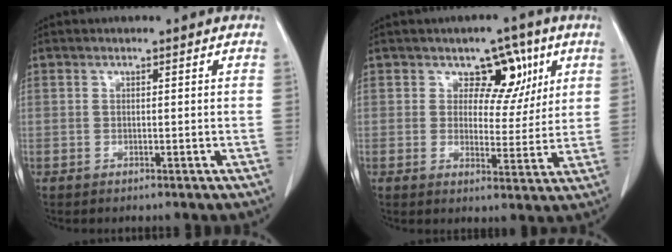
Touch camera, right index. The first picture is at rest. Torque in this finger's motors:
{"motor_torque": [0.26, 0.11, 0.06, 0.00]}